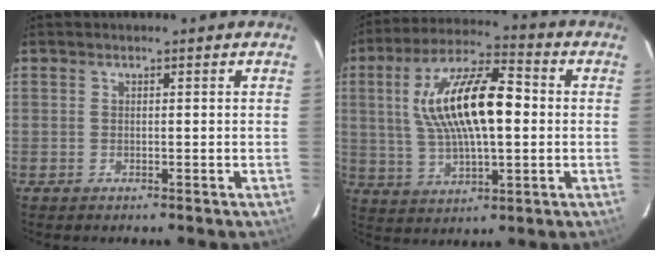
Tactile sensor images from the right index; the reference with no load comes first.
{"total": 17.1, "force": [1.9, 6.2, 15.8], "torque": [-0.297, 0.020, 0.037]}